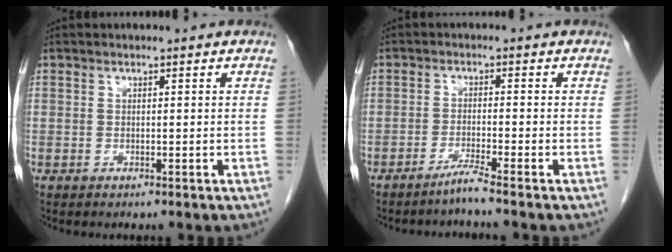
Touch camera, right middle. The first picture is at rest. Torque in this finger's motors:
{"motor_torque": [0.07, -0.38, -0.03, 0.00]}